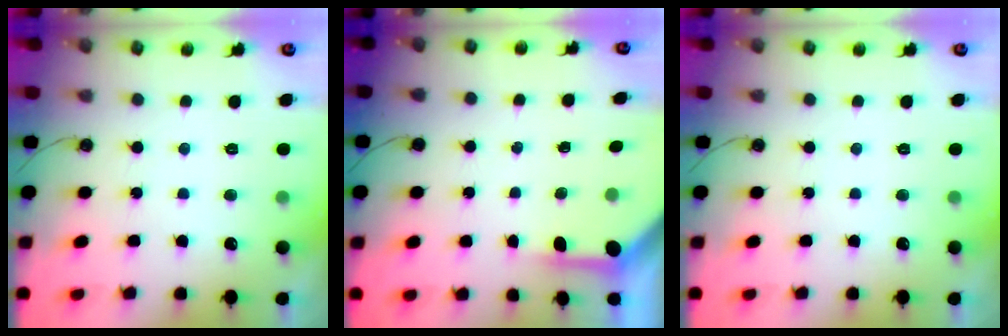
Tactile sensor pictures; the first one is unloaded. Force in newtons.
{"total": 4.0, "press": 3.9, "slide": 0.4}
{"total": 0.0}